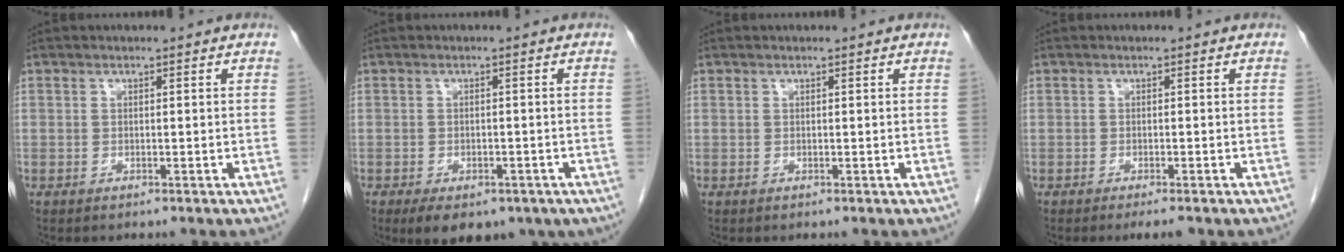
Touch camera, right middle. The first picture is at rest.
{"total": 10.4, "force": [-6.7, 5.4, 5.8], "torque": [-0.079, 0.000, -0.085]}
{"total": 0.0}
{"total": 2.4, "force": [-1.9, 0.3, 1.5], "torque": [-0.020, -0.007, -0.024]}